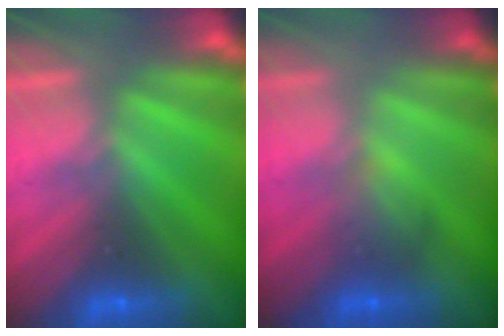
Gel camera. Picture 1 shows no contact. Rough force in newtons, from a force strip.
{"total": 1.9}